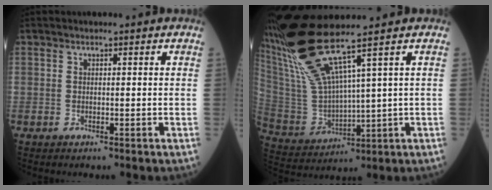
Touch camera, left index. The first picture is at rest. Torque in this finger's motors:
{"motor_torque": [0.24, -0.83, 0.35, 0.09]}